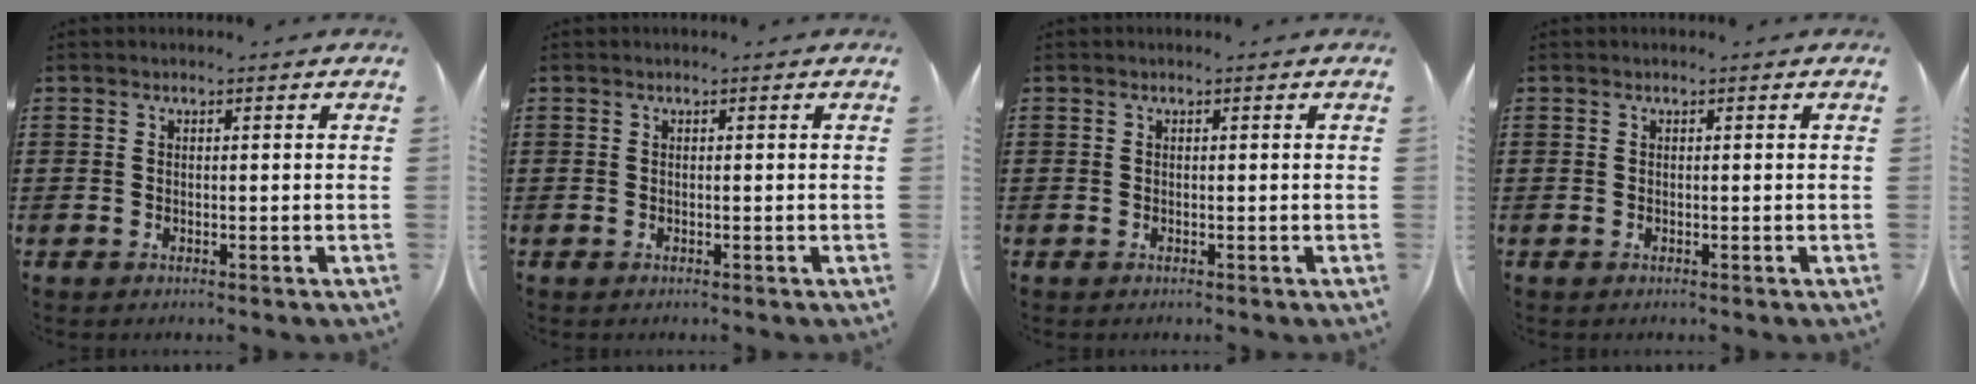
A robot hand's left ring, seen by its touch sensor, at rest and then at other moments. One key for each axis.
{"total": 0.0}
{"total": 0.0}
{"total": 0.0}